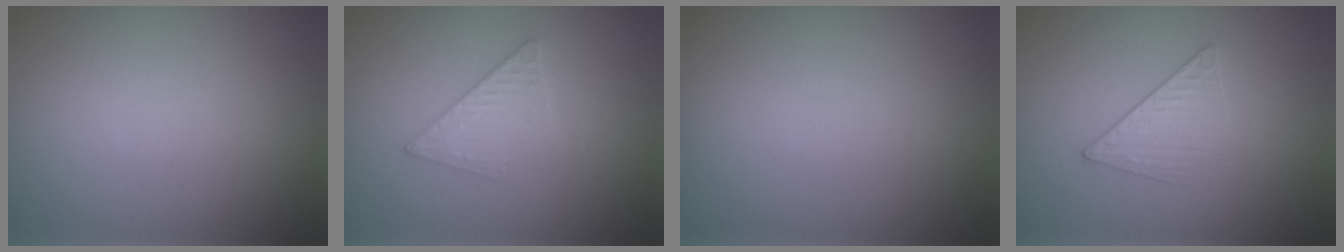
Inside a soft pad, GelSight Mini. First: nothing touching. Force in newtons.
{"total": 2.4, "press": 2.3, "slide": 0.2}
{"total": 0.0}
{"total": 1.6, "press": 1.0, "slide": 1.2}